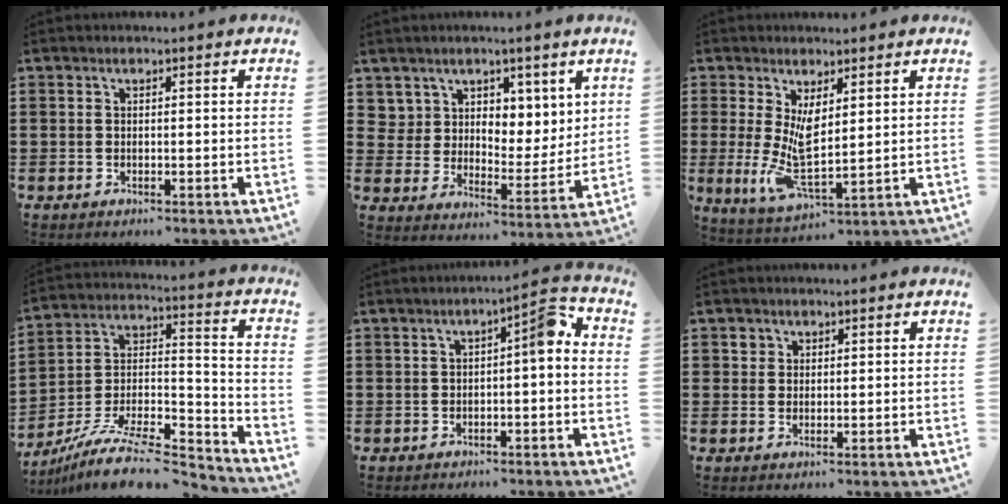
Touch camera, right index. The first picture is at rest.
{"total": 6.9, "force": [5.3, 4.4, 0.3], "torque": [-0.035, -0.022, 0.100]}
{"total": 6.4, "force": [1.8, 2.1, 5.8], "torque": [-0.126, -0.027, 0.028]}
{"total": 12.2, "force": [-10.0, 3.0, 6.4], "torque": [-0.112, 0.027, -0.191]}
{"total": 4.2, "force": [-0.1, 1.0, 4.0], "torque": [-0.056, 0.002, -0.014]}
{"total": 1.3, "force": [0.7, 1.1, 0.1], "torque": [-0.005, 0.004, 0.014]}